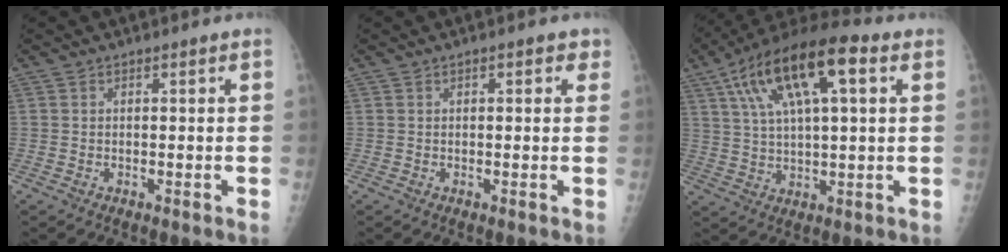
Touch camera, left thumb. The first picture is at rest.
{"total": 2.4, "force": [1.1, 1.4, 1.6], "torque": [-0.004, 0.001, 0.010]}
{"total": 18.6, "force": [7.4, 6.9, 15.6], "torque": [-0.278, 0.014, 0.125]}